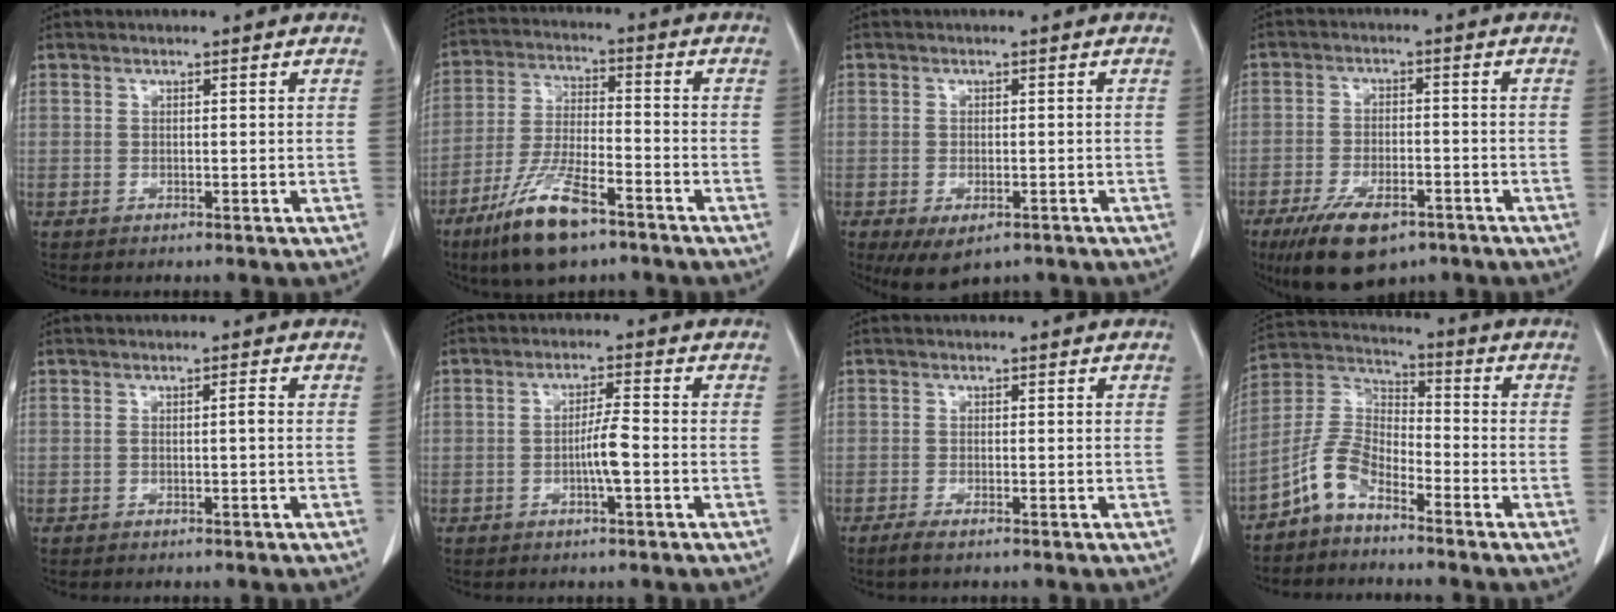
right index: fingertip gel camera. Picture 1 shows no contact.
{"total": 12.4, "force": [-8.0, 2.9, 9.1], "torque": [-0.187, -0.022, -0.144]}
{"total": 5.9, "force": [-3.7, 2.8, 3.6], "torque": [-0.058, -0.009, -0.052]}
{"total": 10.9, "force": [-7.2, 4.4, 6.9], "torque": [-0.125, -0.012, -0.116]}
{"total": 1.1, "force": [-0.2, 0.0, 1.1], "torque": [-0.018, 0.001, -0.002]}
{"total": 4.0, "force": [-1.1, 0.1, 3.8], "torque": [-0.072, 0.002, -0.021]}
{"total": 2.2, "force": [-1.7, 0.3, 1.4], "torque": [-0.031, -0.005, -0.027]}
{"total": 7.5, "force": [-5.2, 3.1, 4.4], "torque": [-0.107, 0.019, -0.112]}